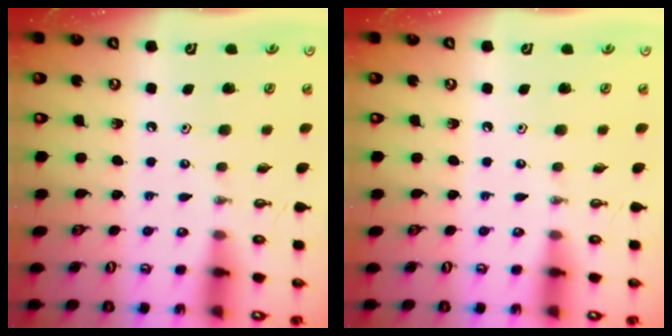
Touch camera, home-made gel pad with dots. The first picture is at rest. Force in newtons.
{"total": 0.0}